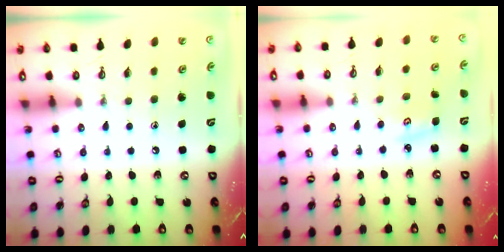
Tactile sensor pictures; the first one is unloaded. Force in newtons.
{"total": 2.9, "press": 2.9, "slide": 0.2}